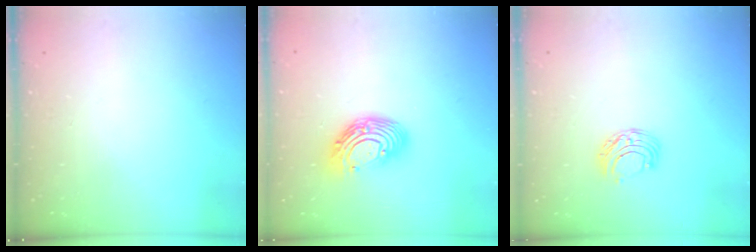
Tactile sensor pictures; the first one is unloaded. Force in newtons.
{"total": 13.2, "press": 13.1, "slide": 1.3}
{"total": 6.4, "press": 6.3, "slide": 0.6}